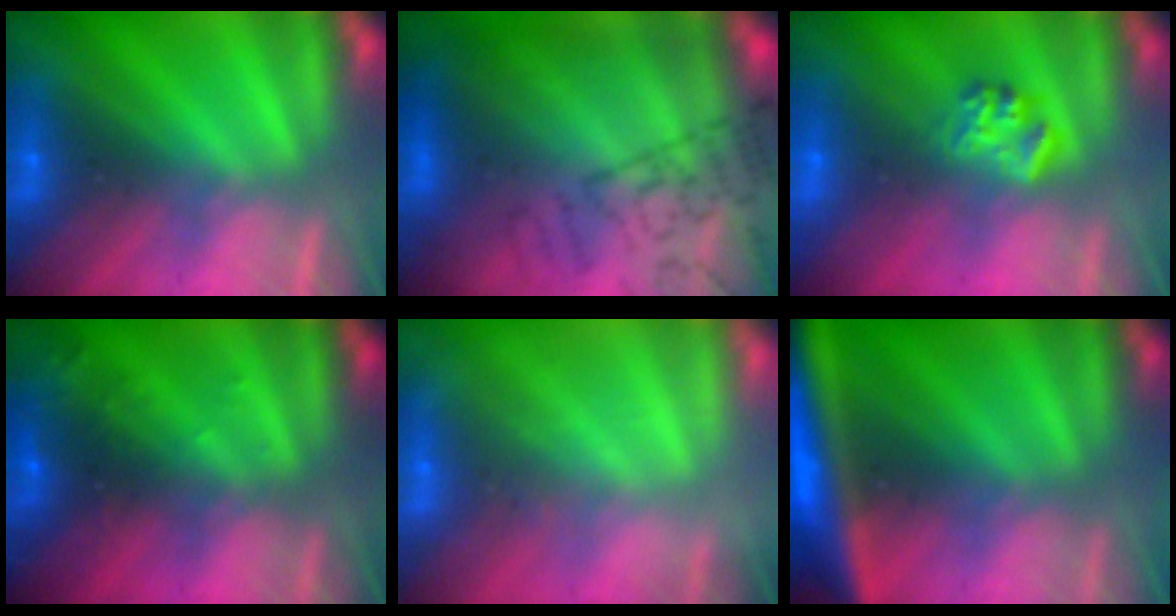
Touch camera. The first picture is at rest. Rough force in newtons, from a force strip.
{"total": 7.5}
{"total": 2.3}
{"total": 8.8}
{"total": 3.0}
{"total": 5.8}